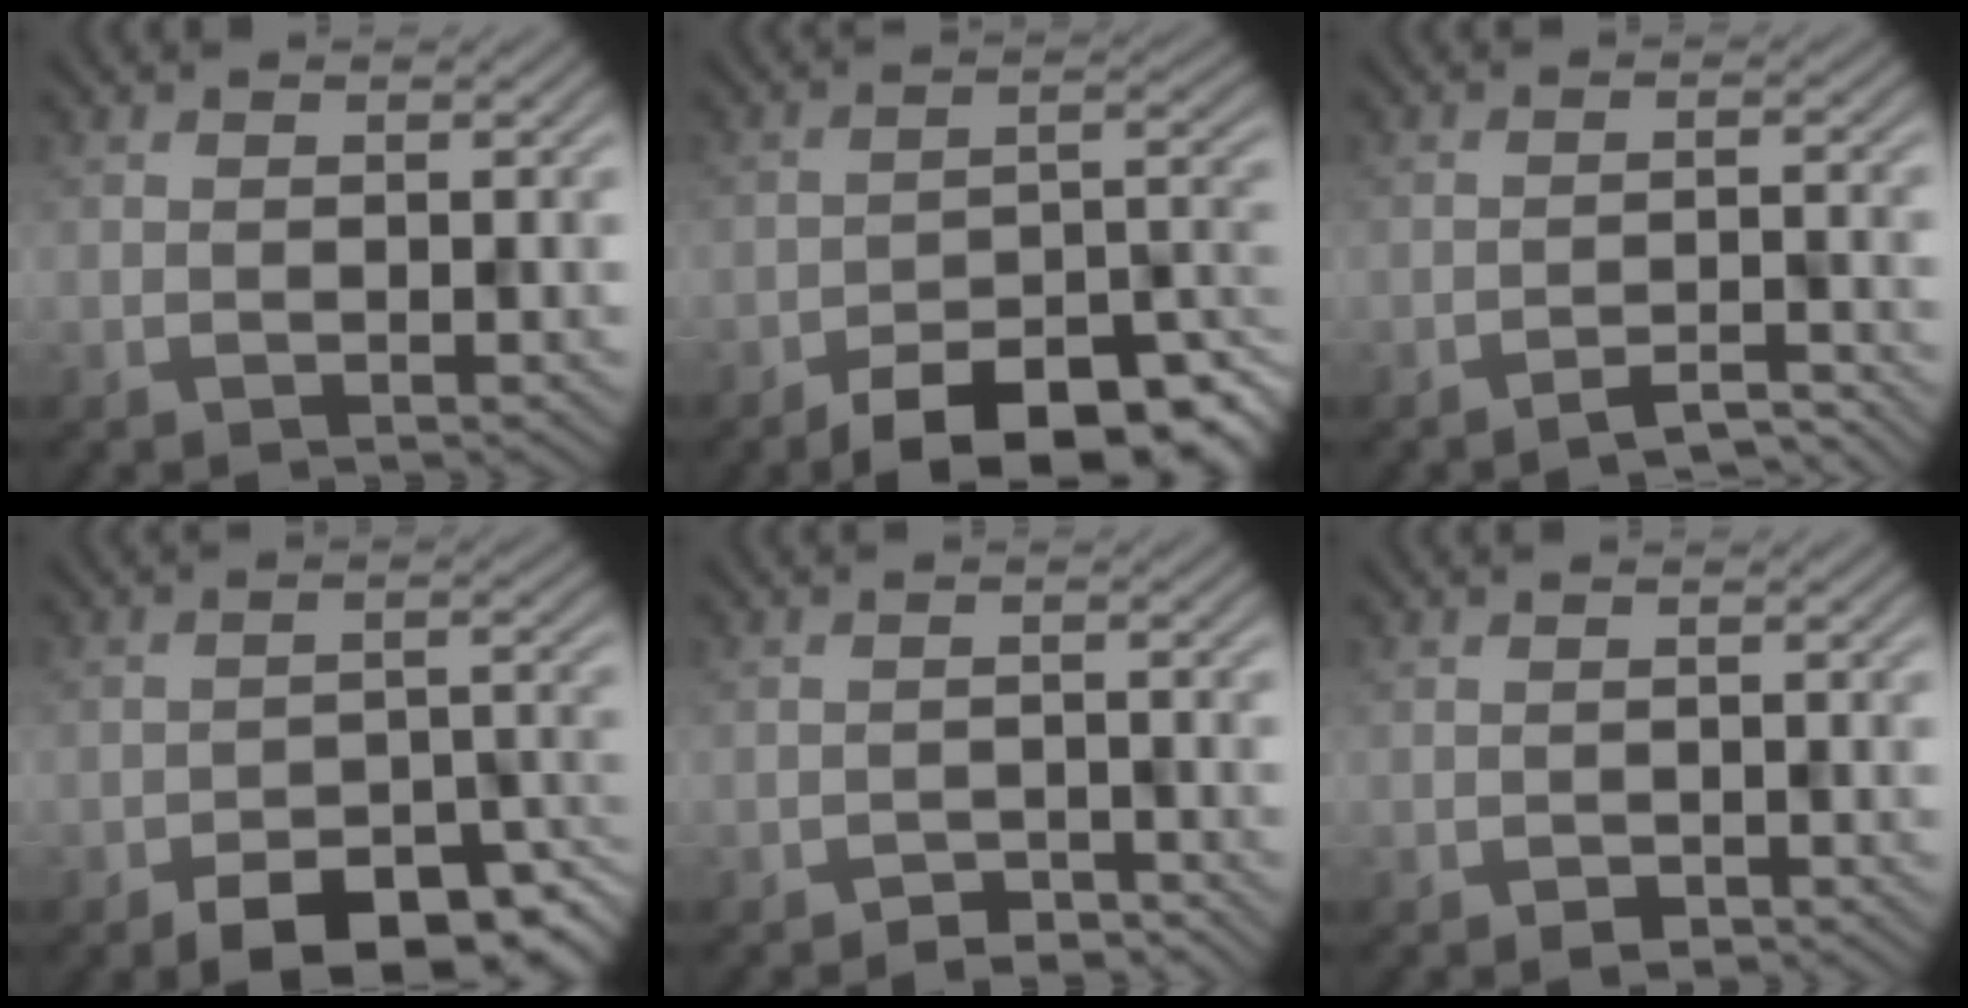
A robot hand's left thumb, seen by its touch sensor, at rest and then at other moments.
{"total": 11.7, "force": [-8.3, 4.1, 7.1], "torque": [-0.093, 0.001, -0.135]}
{"total": 3.4, "force": [-3.0, 0.3, 1.5], "torque": [-0.018, 0.009, -0.053]}
{"total": 9.6, "force": [-6.6, 4.2, 5.7], "torque": [-0.071, -0.003, -0.103]}
{"total": 2.3, "force": [-2.0, 0.8, 0.6], "torque": [-0.006, 0.004, -0.037]}
{"total": 1.1, "force": [-0.8, 0.6, 0.4], "torque": [-0.006, -0.003, -0.014]}